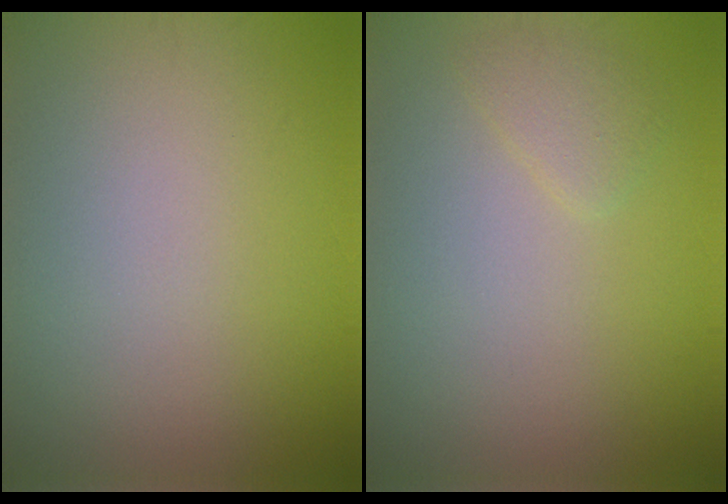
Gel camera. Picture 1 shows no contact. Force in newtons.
{"total": 1.3, "press": 1.2, "slide": 0.2}